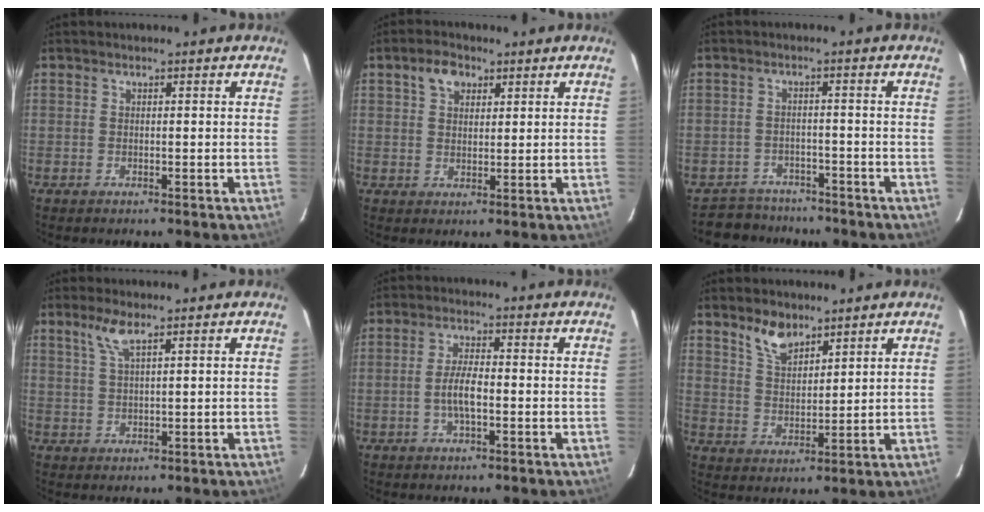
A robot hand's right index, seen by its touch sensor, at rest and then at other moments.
{"total": 4.5, "force": [2.3, 3.1, 2.4], "torque": [-0.037, 0.014, 0.041]}
{"total": 6.8, "force": [-5.9, 3.3, 0.3], "torque": [-0.023, 0.012, -0.090]}
{"total": 3.8, "force": [2.5, 0.6, 2.8], "torque": [-0.058, 0.005, 0.053]}
{"total": 4.8, "force": [-1.2, 1.4, 4.4], "torque": [-0.089, 0.002, -0.022]}
{"total": 6.4, "force": [4.9, 2.7, 3.1], "torque": [-0.054, 0.007, 0.096]}